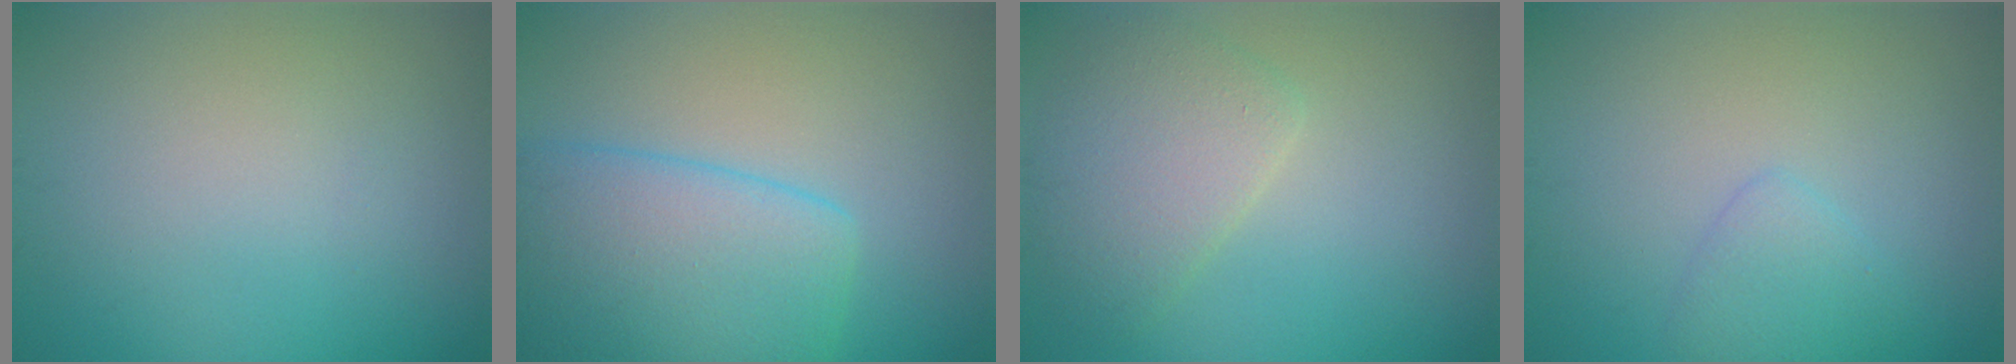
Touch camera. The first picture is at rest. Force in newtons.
{"total": 7.1, "press": 7.1, "slide": 0.3}
{"total": 3.9, "press": 3.9, "slide": 0.1}
{"total": 1.6, "press": 1.6, "slide": 0.1}